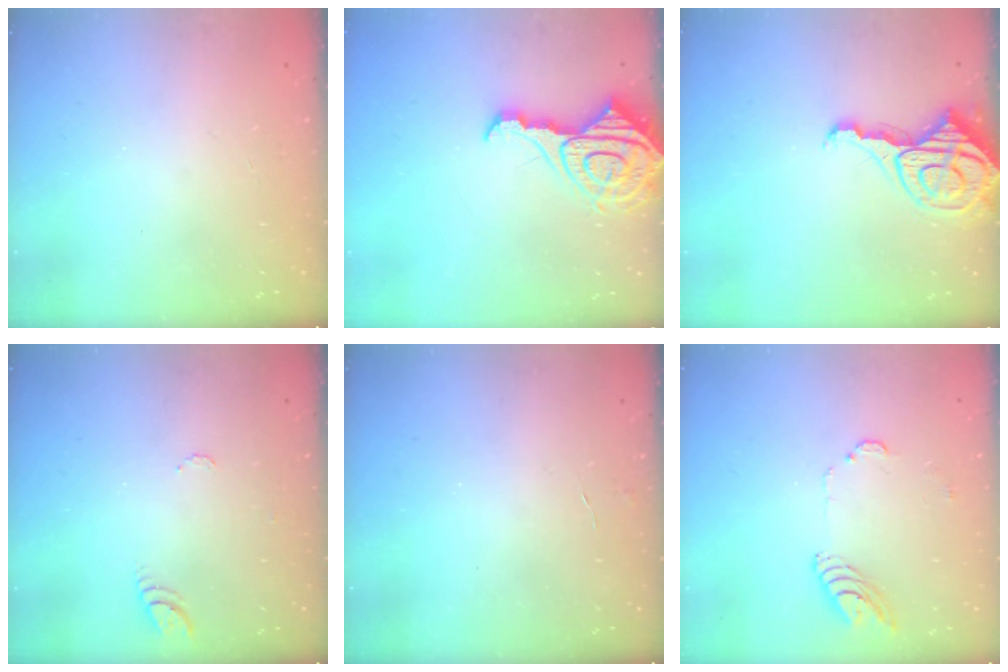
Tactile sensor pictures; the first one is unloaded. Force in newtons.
{"total": 15.8, "press": 15.7, "slide": 1.5}
{"total": 12.5, "press": 12.4, "slide": 1.4}
{"total": 4.4, "press": 4.4, "slide": 0.5}
{"total": 2.8, "press": 2.8, "slide": 0.3}
{"total": 8.9, "press": 8.9, "slide": 1.0}